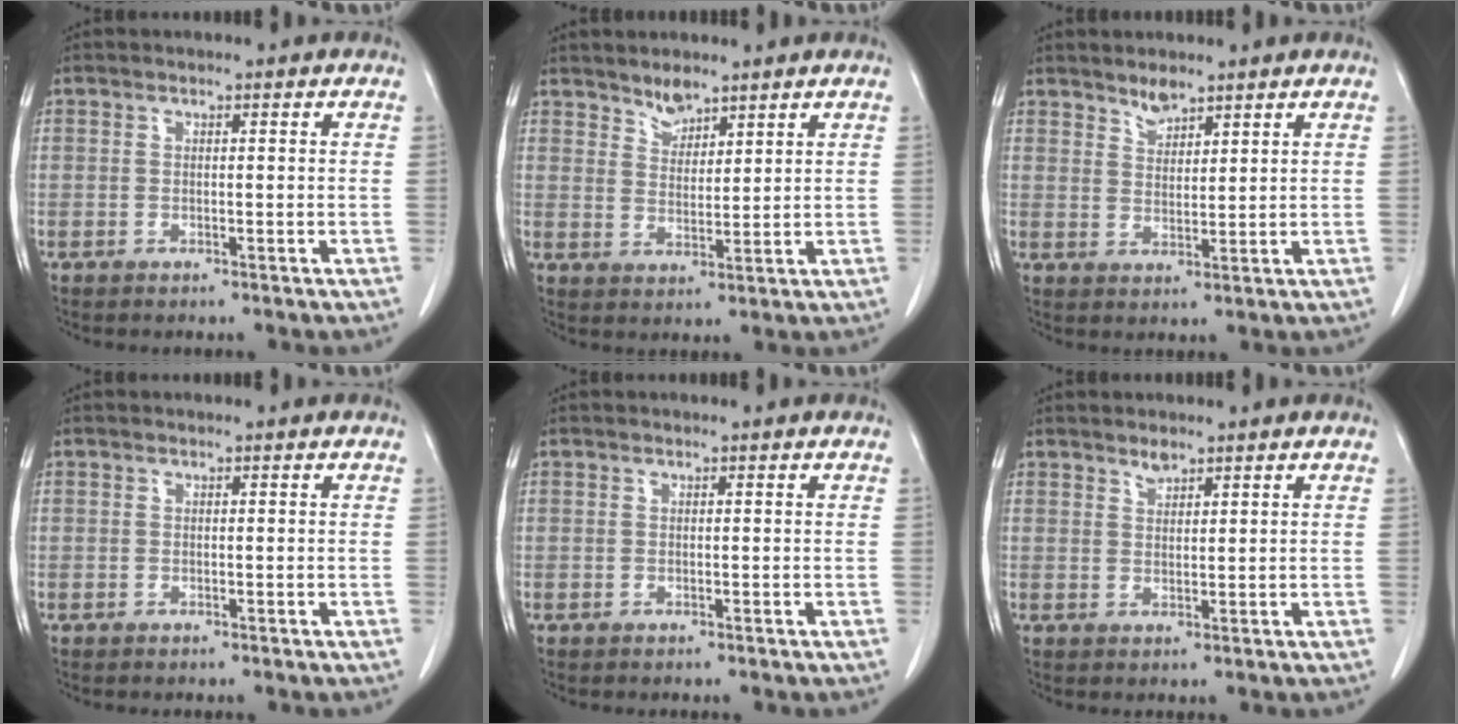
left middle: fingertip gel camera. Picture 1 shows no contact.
{"total": 3.5, "force": [3.0, 1.3, 1.2], "torque": [-0.022, -0.002, 0.058]}
{"total": 2.9, "force": [2.6, 0.9, 1.0], "torque": [-0.020, -0.004, 0.048]}
{"total": 0.0}
{"total": 0.0}
{"total": 1.6, "force": [1.4, 0.5, 0.6], "torque": [-0.013, -0.003, 0.026]}